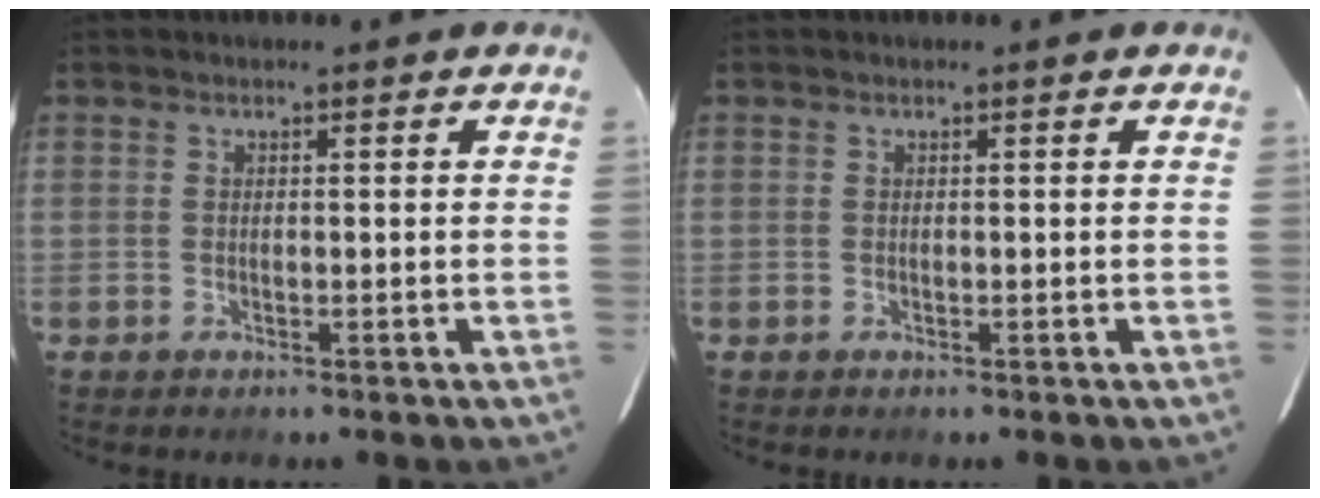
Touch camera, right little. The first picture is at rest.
{"total": 0.0}